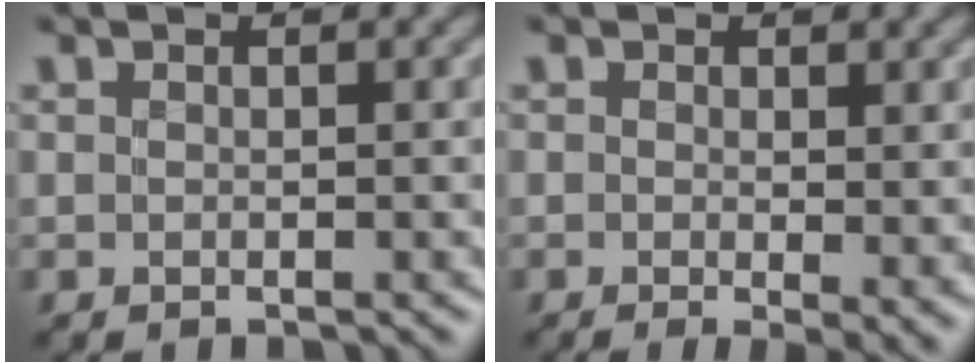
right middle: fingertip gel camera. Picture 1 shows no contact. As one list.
[{"total": 2.7, "force": [0.3, 0.7, 2.6], "torque": [-0.031, -0.011, 0.007]}]